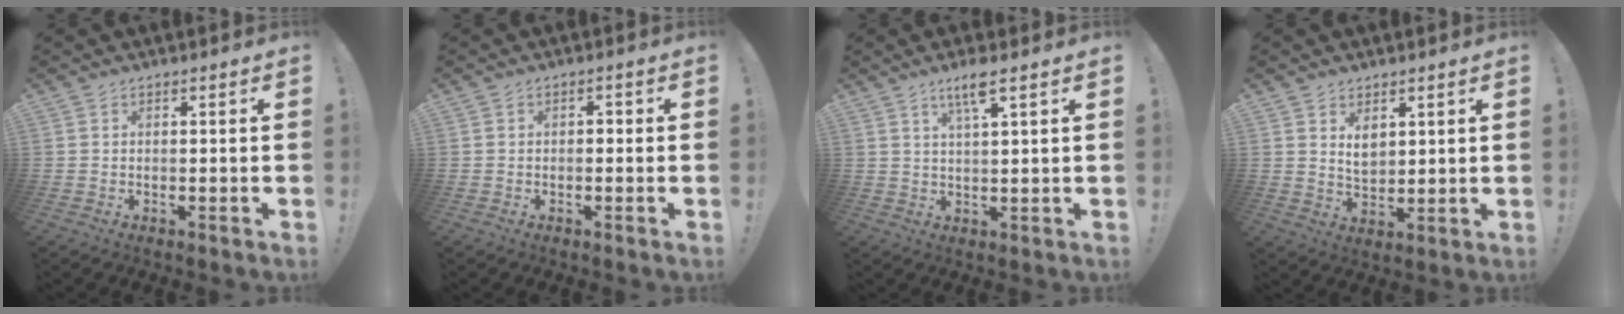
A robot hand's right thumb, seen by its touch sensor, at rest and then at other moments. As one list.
[{"total": 1.6, "force": [-0.9, 1.1, 0.6], "torque": [-0.017, 0.008, -0.017]}, {"total": 6.0, "force": [3.5, 0.6, 4.9], "torque": [-0.087, -0.005, 0.054]}, {"total": 5.3, "force": [2.9, 3.6, 2.5], "torque": [-0.034, -0.020, 0.053]}]